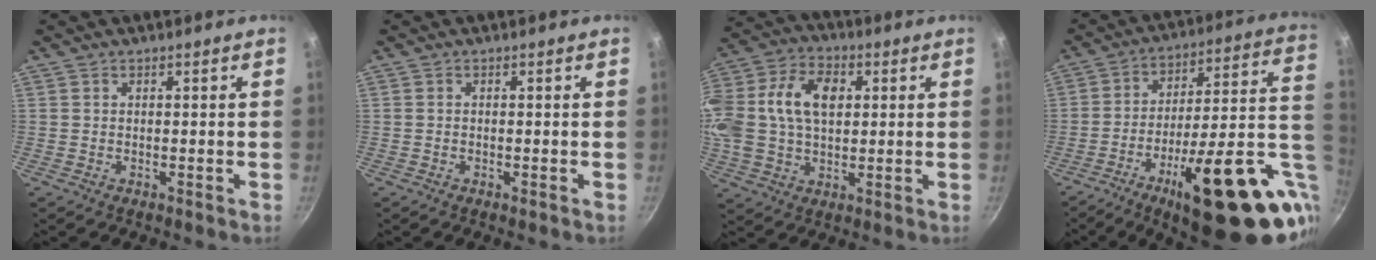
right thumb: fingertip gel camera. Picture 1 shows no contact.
{"total": 0.5, "force": [-0.3, 0.2, 0.4], "torque": [-0.010, 0.003, -0.006]}
{"total": 21.4, "force": [3.9, 14.8, 15.0], "torque": [-0.318, 0.035, 0.061]}
{"total": 29.8, "force": [-6.3, 10.0, 27.4], "torque": [-0.351, 0.006, -0.079]}